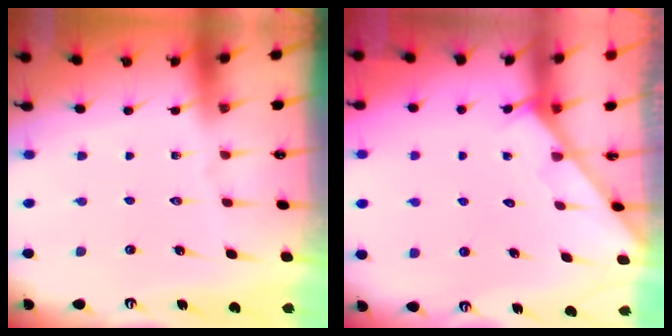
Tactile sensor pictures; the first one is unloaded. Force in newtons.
{"total": 2.1, "press": 2.1, "slide": 0.1}